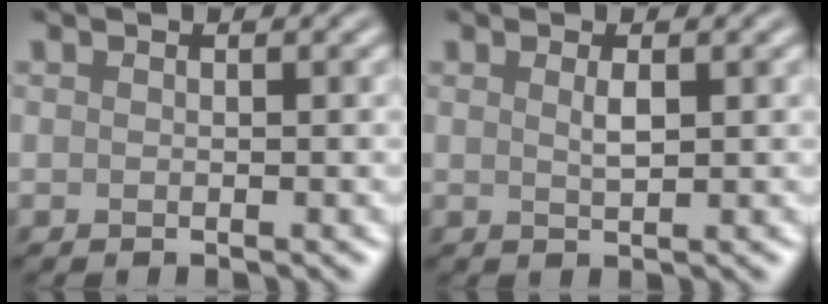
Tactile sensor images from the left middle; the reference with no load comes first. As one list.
[{"total": 1.2, "force": [0.5, 0.2, 1.1], "torque": [-0.022, 0.001, 0.009]}]